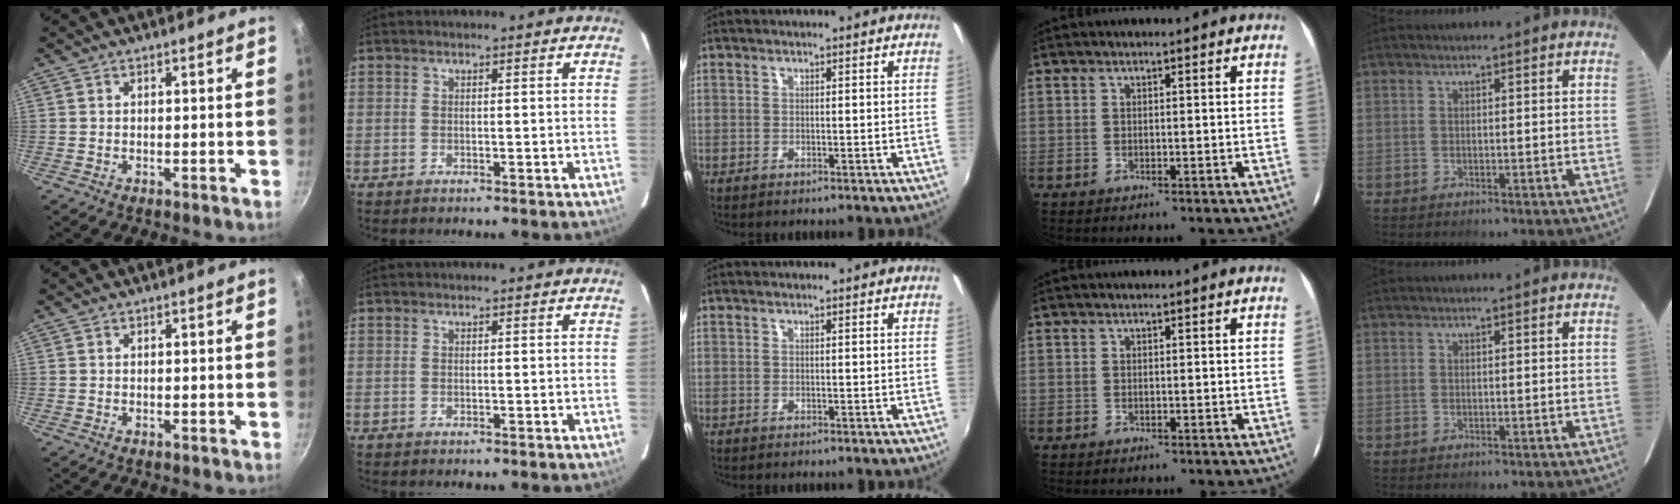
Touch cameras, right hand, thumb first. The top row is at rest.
{}